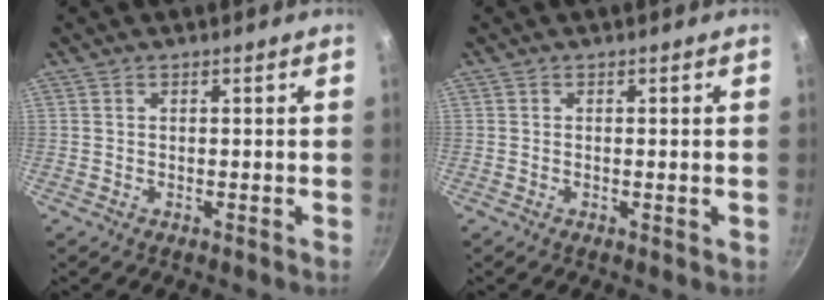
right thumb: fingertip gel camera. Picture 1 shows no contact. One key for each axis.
{"total": 0.7, "fx": -0.1, "fy": 0.2, "fz": 0.7, "tx": -0.011, "ty": 0.000, "tz": -0.003}